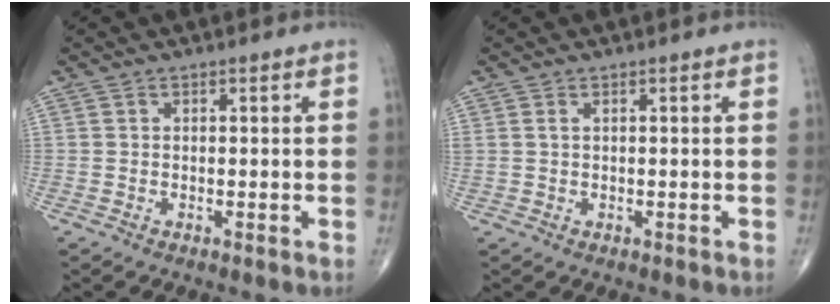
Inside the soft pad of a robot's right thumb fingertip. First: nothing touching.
{"total": 0.9, "force": [0.4, 0.5, 0.7], "torque": [-0.022, 0.011, 0.013]}